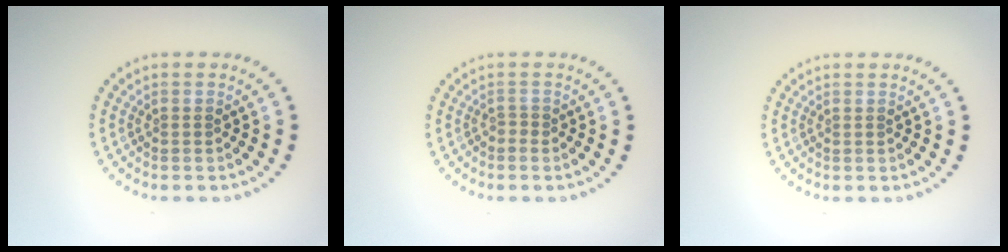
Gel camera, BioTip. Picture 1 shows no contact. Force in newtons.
{"total": 0.5, "press": 0.3, "slide": 0.4}
{"total": 0.0}